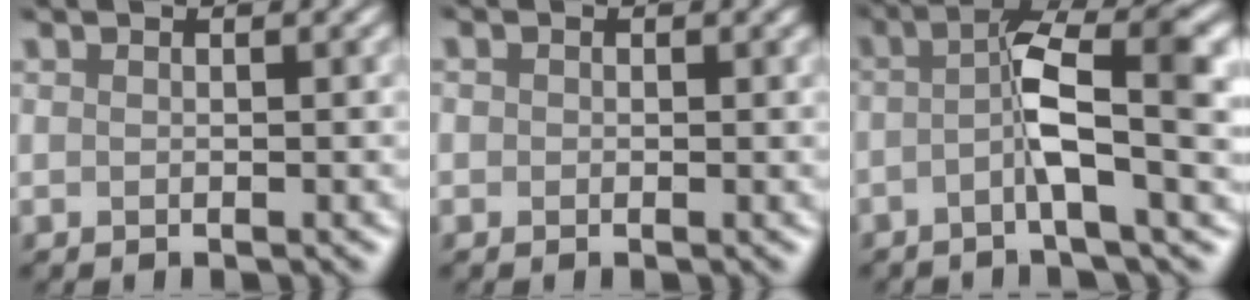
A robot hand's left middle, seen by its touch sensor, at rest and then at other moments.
{"total": 1.7, "force": [-0.8, -0.9, -1.2], "torque": [0.001, 0.000, 0.011]}
{"total": 4.4, "force": [-1.3, -0.5, 4.2], "torque": [-0.098, 0.019, -0.011]}